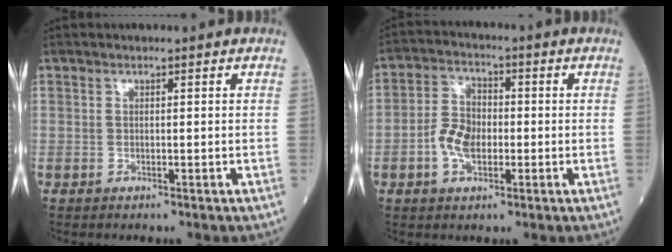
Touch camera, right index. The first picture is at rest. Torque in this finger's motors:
{"motor_torque": [0.21, -0.04, 0.12, 0.08]}